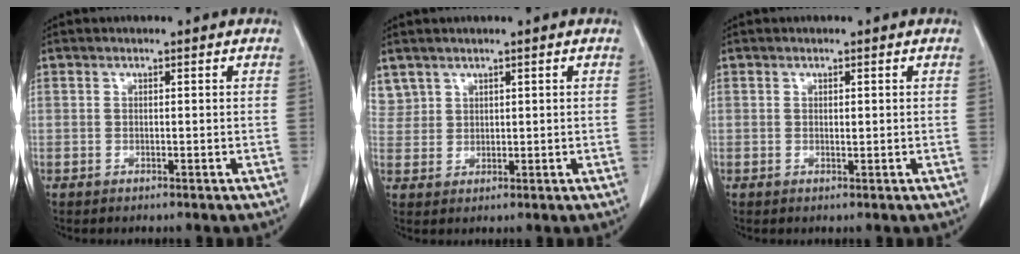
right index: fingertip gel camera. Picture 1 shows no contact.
{"total": 3.2, "force": [2.4, 2.1, 0.0], "torque": [0.008, 0.006, 0.050]}
{"total": 0.7, "force": [0.1, 0.3, 0.6], "torque": [-0.010, -0.001, 0.002]}